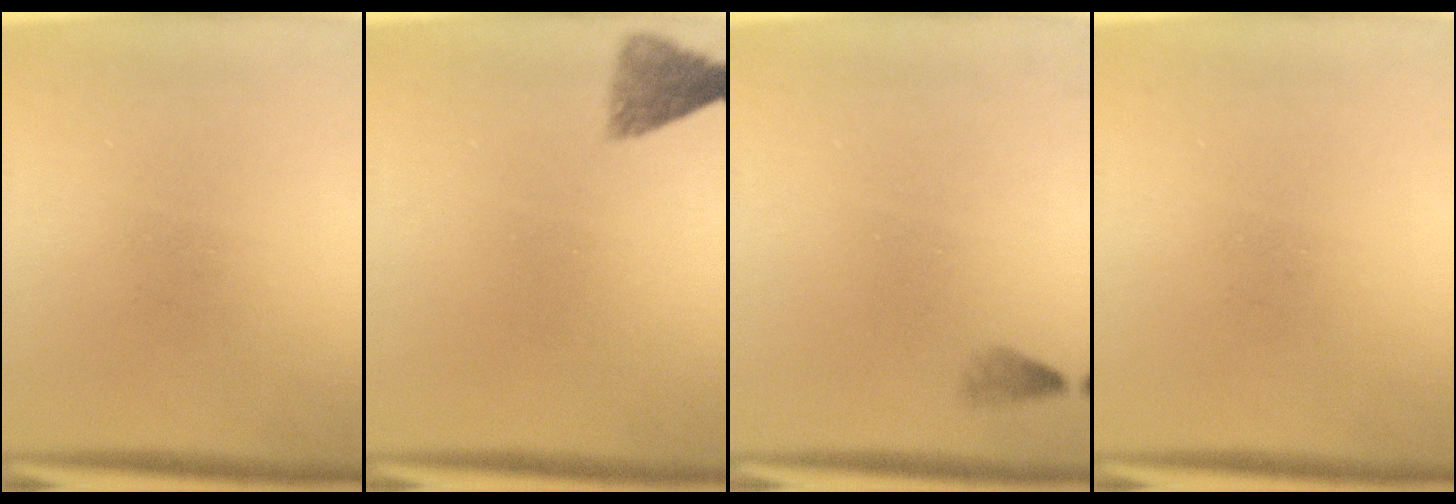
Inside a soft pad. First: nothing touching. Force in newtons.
{"total": 3.4}
{"total": 0.8}
{"total": 0.0}